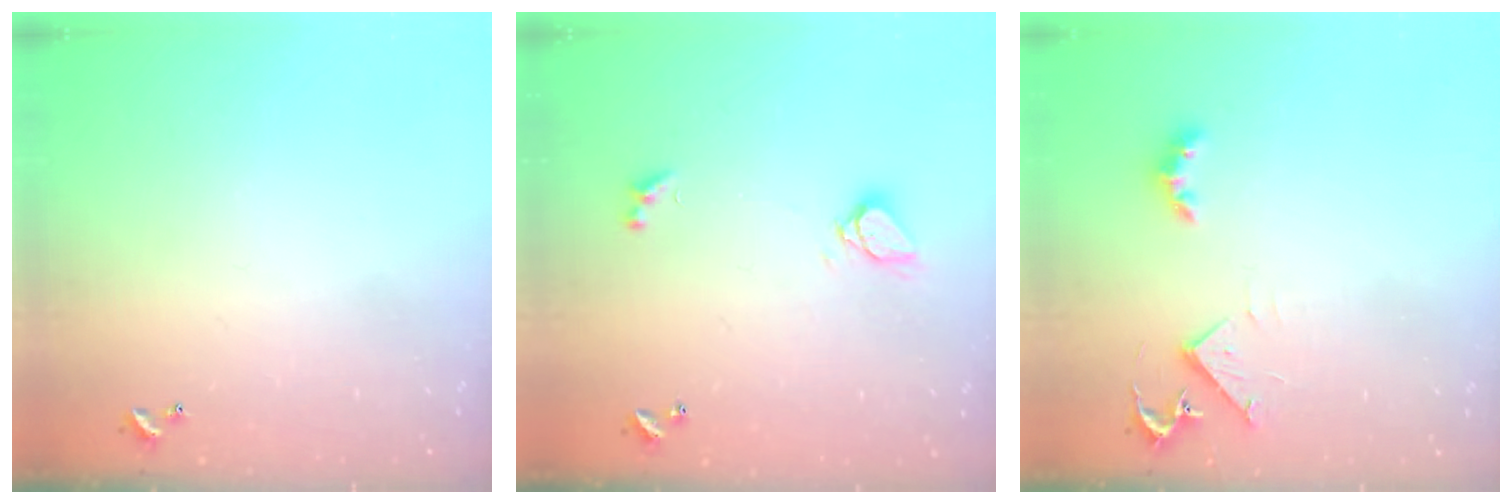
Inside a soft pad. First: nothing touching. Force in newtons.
{"total": 2.1, "press": 2.0, "slide": 0.5}
{"total": 4.1, "press": 4.0, "slide": 0.5}